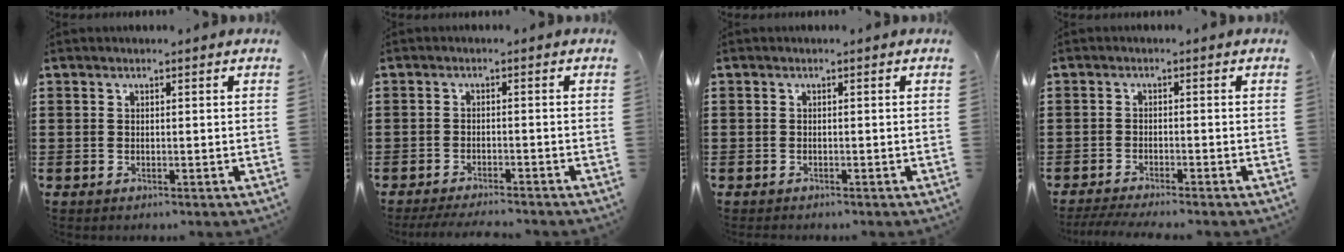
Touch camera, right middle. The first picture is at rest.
{"total": 2.7, "force": [-2.6, 0.0, 0.7], "torque": [-0.012, 0.001, -0.052]}
{"total": 0.7, "force": [-0.6, 0.3, -0.1], "torque": [0.002, 0.003, -0.014]}
{"total": 2.5, "force": [-2.3, -0.1, 0.9], "torque": [-0.020, -0.003, -0.048]}